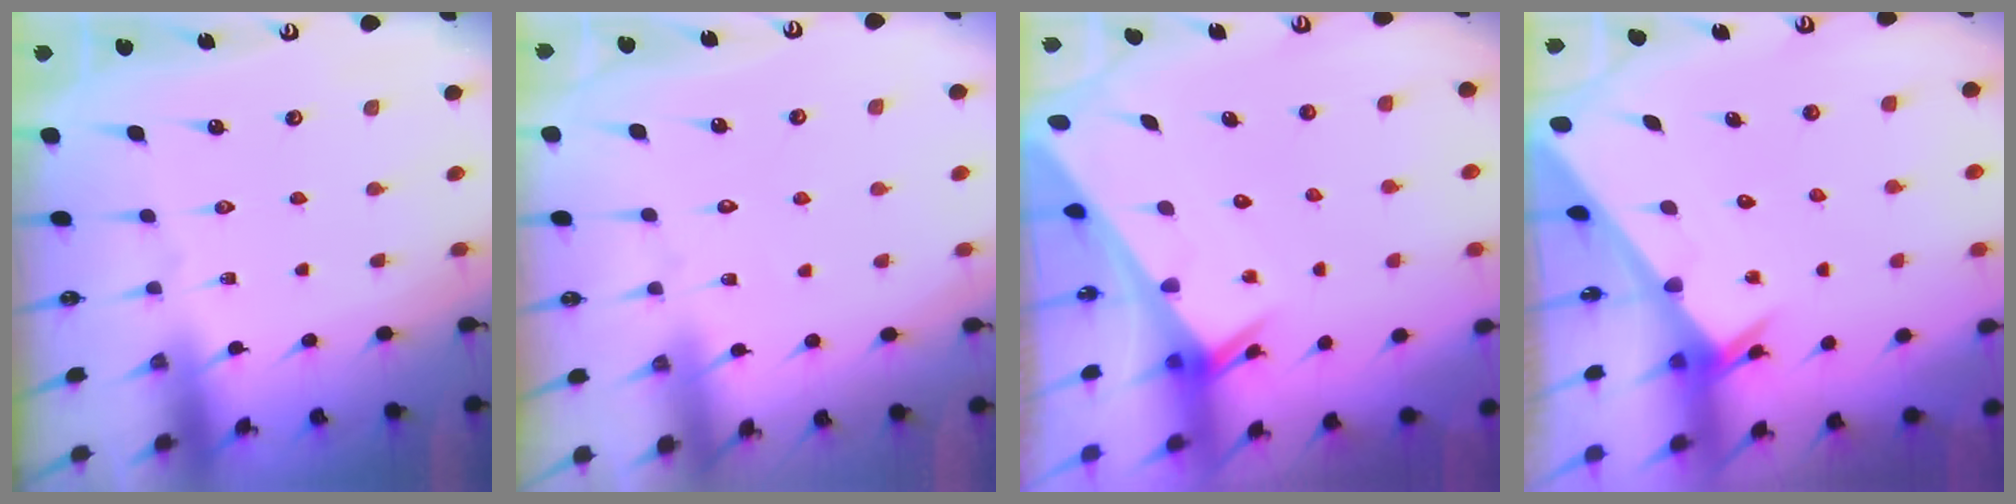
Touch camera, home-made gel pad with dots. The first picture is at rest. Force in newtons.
{"total": 2.8, "press": 2.8, "slide": 0.3}
{"total": 2.6, "press": 2.6, "slide": 0.1}
{"total": 3.4, "press": 3.4, "slide": 0.4}